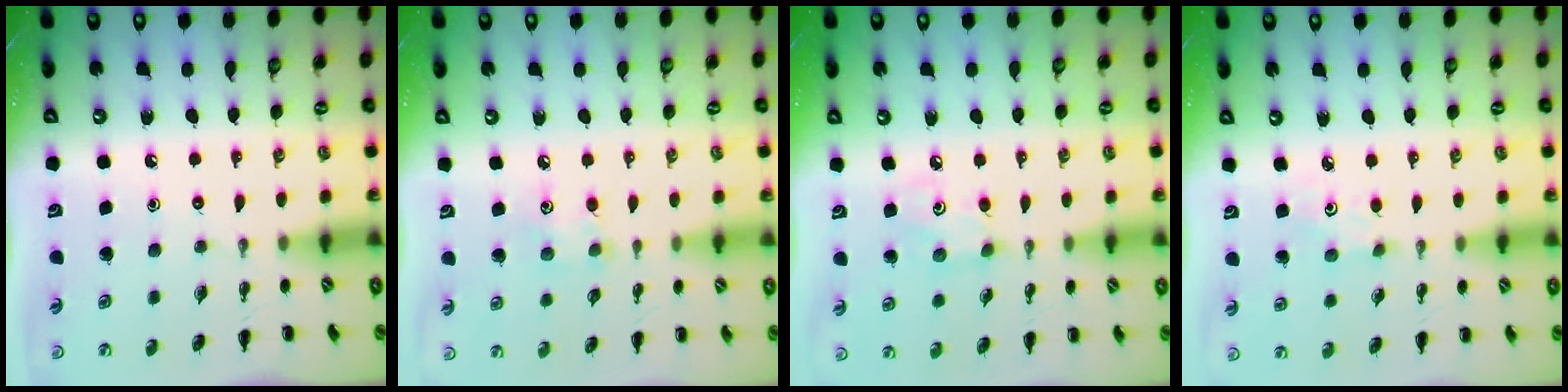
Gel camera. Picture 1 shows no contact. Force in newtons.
{"total": 5.7, "press": 5.5, "slide": 1.4}
{"total": 3.0, "press": 2.8, "slide": 0.9}
{"total": 1.8, "press": 1.7, "slide": 0.6}